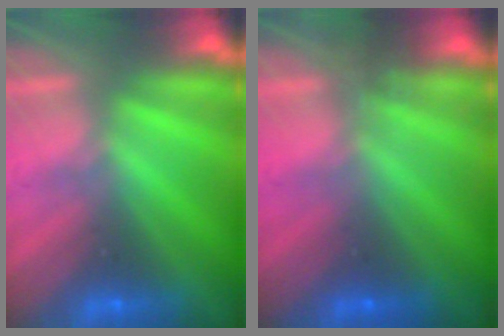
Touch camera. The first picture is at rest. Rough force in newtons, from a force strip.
{"total": 1.2}